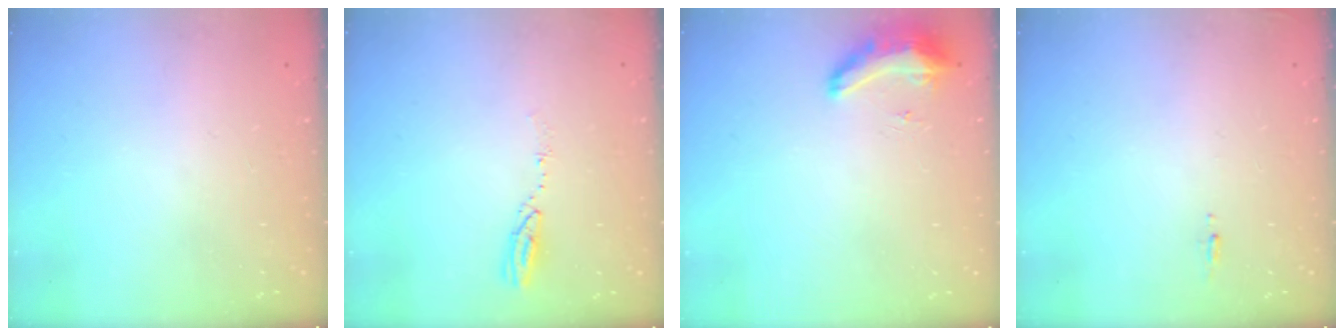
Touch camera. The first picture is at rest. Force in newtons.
{"total": 4.0, "press": 4.0, "slide": 0.4}
{"total": 9.2, "press": 8.9, "slide": 2.4}
{"total": 5.0, "press": 4.7, "slide": 1.8}